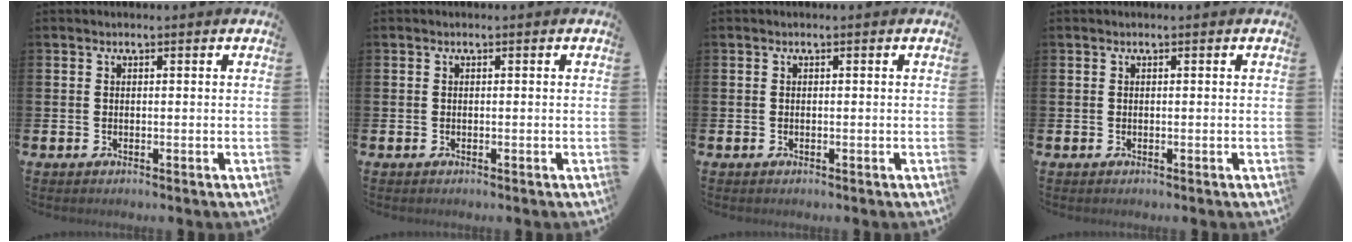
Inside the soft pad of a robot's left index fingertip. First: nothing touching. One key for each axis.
{"total": 0.0}
{"total": 0.0}
{"total": 0.0}